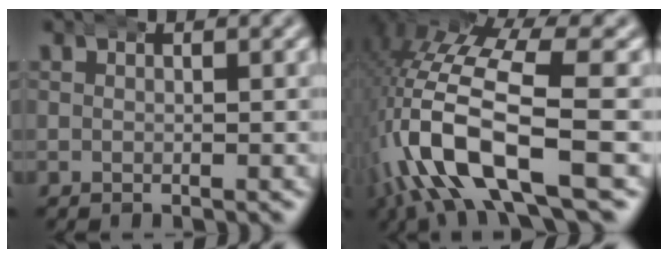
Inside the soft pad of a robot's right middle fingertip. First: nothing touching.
{"total": 10.4, "force": [-1.4, 5.1, 9.0], "torque": [-0.209, -0.014, -0.018]}